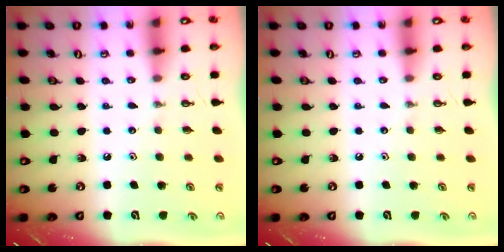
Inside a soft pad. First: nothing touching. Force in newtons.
{"total": 0.0}